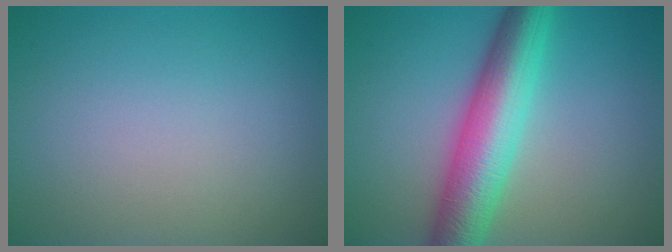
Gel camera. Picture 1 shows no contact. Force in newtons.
{"total": 8.1, "press": 8.1, "slide": 0.1}